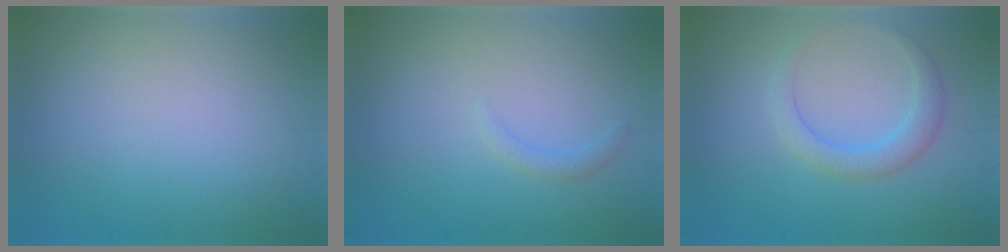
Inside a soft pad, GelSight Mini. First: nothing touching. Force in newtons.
{"total": 1.0, "press": 1.0, "slide": 0.2}
{"total": 2.8, "press": 2.8, "slide": 0.0}